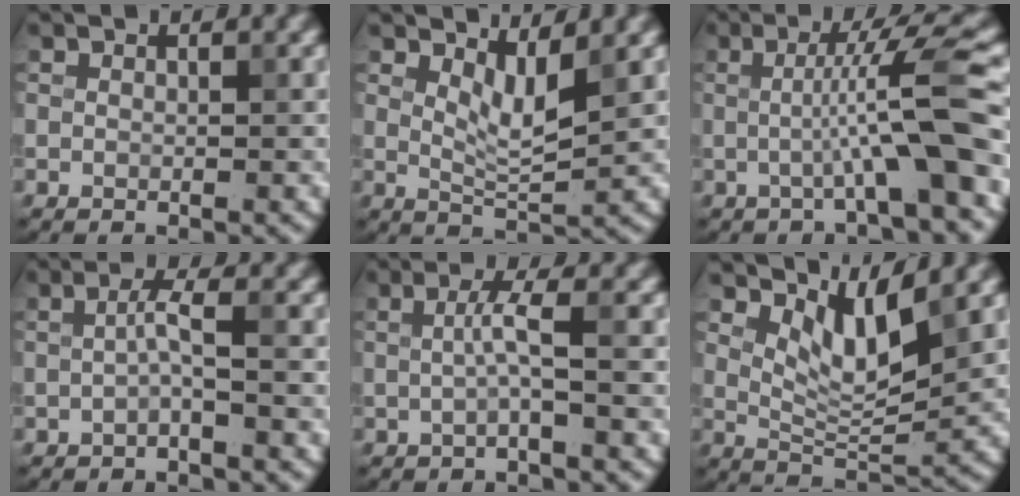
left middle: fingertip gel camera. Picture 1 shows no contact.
{"total": 2.5, "force": [1.4, 0.6, 2.1], "torque": [-0.041, -0.009, 0.031]}
{"total": 6.3, "force": [-1.1, 0.1, 6.2], "torque": [-0.102, 0.022, -0.020]}
{"total": 1.4, "force": [-0.5, -0.3, 1.3], "torque": [-0.029, 0.008, -0.006]}
{"total": 1.8, "force": [-0.2, -0.3, 1.7], "torque": [-0.039, 0.006, -0.001]}
{"total": 4.2, "force": [2.5, 1.3, 3.1], "torque": [-0.065, -0.013, 0.050]}